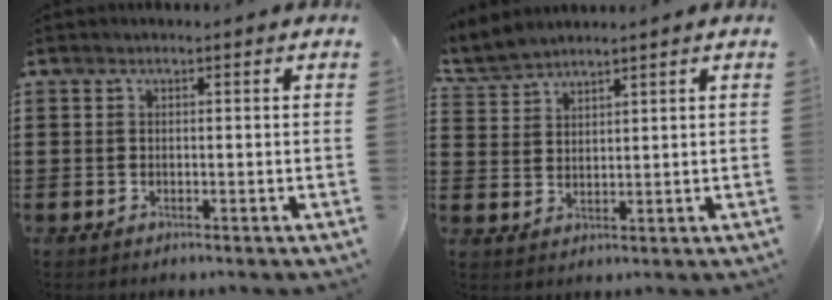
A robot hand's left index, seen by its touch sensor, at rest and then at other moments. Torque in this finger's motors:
{"motor_torque": [1.10, -1.03, 0.54, 0.21]}